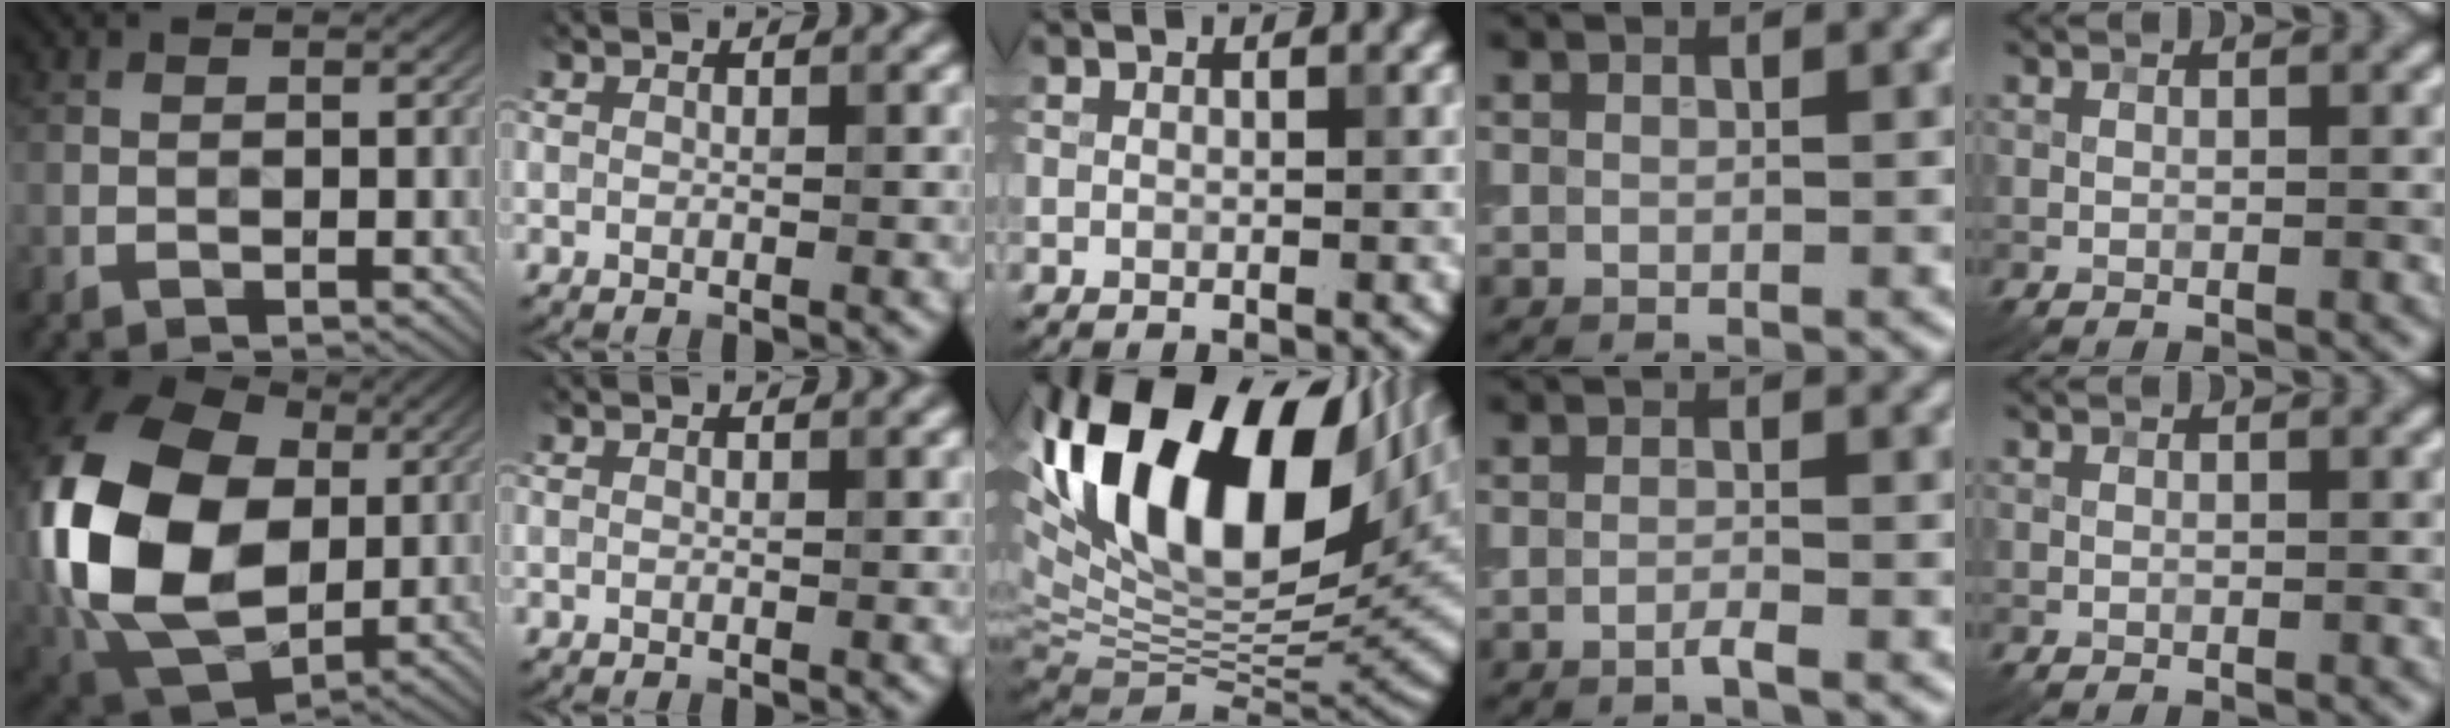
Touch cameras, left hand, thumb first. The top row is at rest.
{"thumb": {"total": 22.8, "force": [1.8, 16.7, 15.4], "torque": [-0.415, -0.015, 0.044]}, "middle": {"total": 20.1, "force": [7.7, 10.5, 15.3], "torque": [-0.291, 0.045, 0.133]}, "ring": {"total": 0.8, "force": [-0.5, 0.1, 0.7], "torque": [-0.014, -0.002, -0.013]}}